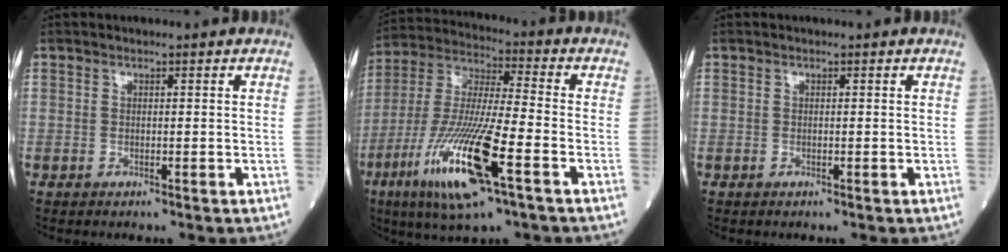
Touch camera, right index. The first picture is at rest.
{"total": 18.2, "force": [-7.8, 1.9, 16.3], "torque": [-0.352, -0.033, -0.145]}
{"total": 0.0}